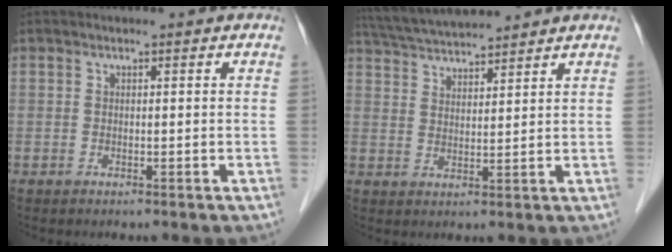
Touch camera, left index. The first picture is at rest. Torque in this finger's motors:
{"motor_torque": [-0.29, -0.69, 0.38, 0.08]}